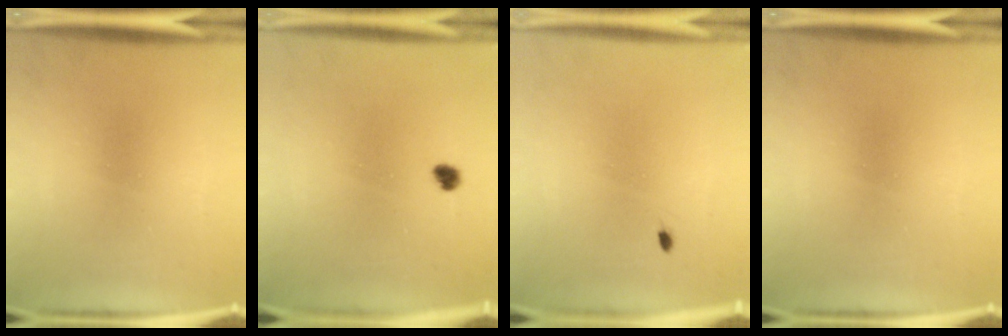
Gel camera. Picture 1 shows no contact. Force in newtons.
{"total": 1.7}
{"total": 0.5}
{"total": 0.0}